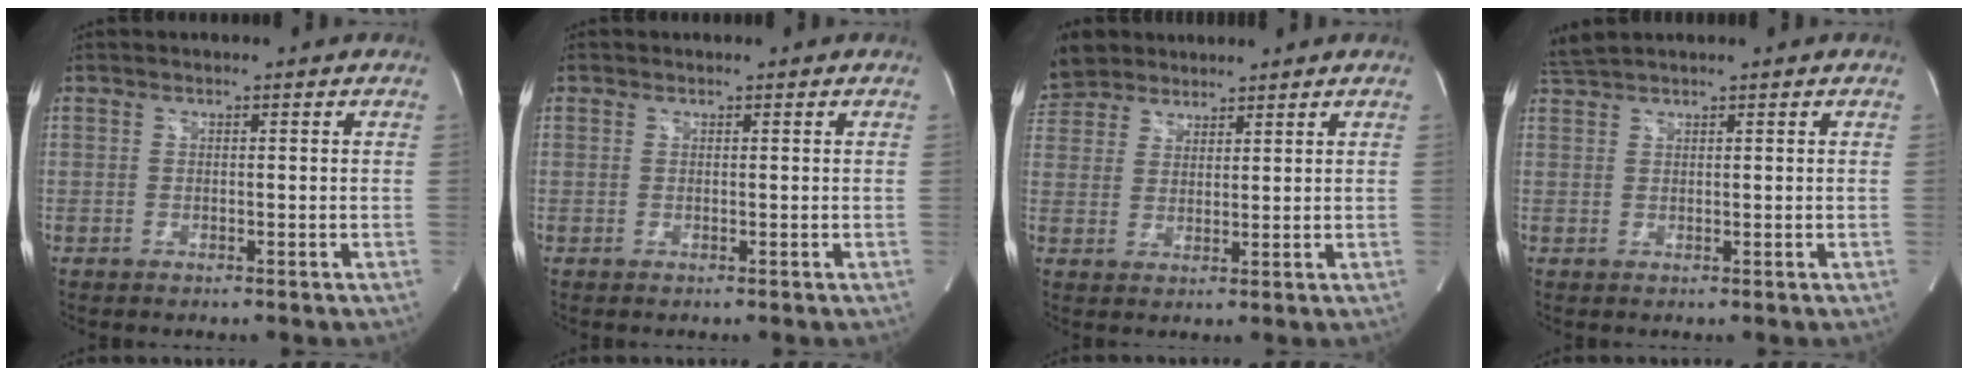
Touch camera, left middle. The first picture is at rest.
{"total": 0.9, "force": [-0.2, -0.6, -0.6], "torque": [0.018, -0.005, -0.004]}
{"total": 7.6, "force": [6.4, 3.7, 1.5], "torque": [-0.039, 0.024, 0.128]}
{"total": 2.2, "force": [2.1, -0.4, 0.4], "torque": [-0.015, 0.018, 0.049]}